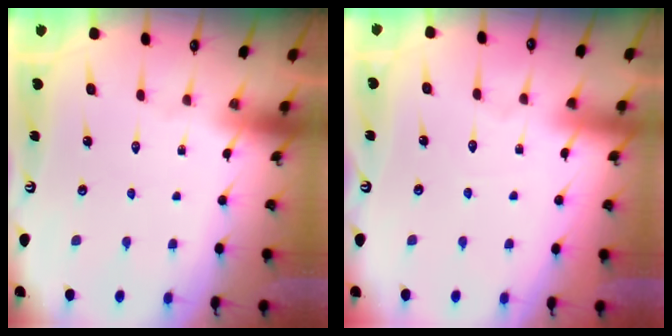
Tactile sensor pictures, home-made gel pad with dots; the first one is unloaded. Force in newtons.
{"total": 2.6, "press": 2.6, "slide": 0.3}